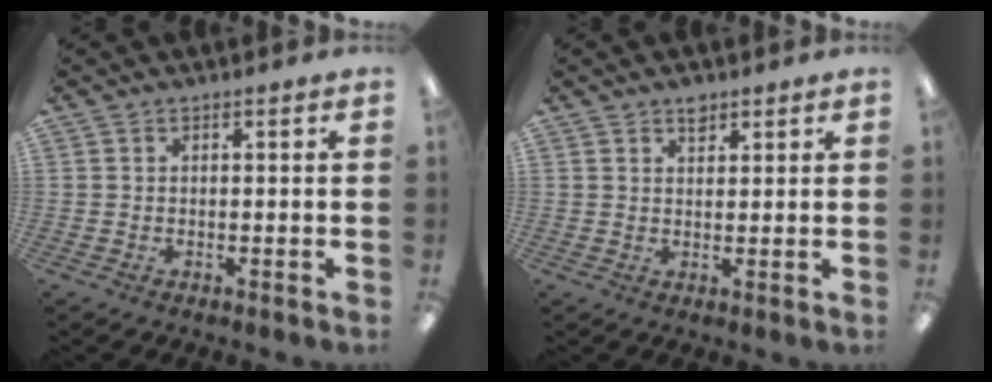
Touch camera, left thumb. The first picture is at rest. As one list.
[{"total": 2.9, "force": [2.1, 1.6, 1.3], "torque": [-0.004, -0.008, 0.033]}]